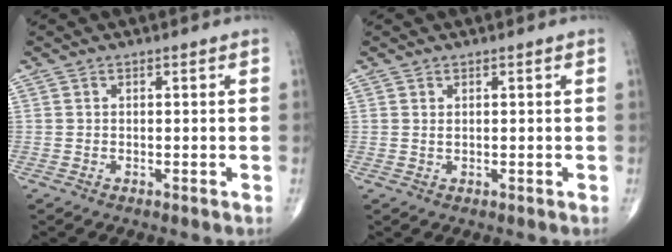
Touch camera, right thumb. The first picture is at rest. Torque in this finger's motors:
{"motor_torque": [-0.71, 0.03, 0.21, 0.05, -0.05]}